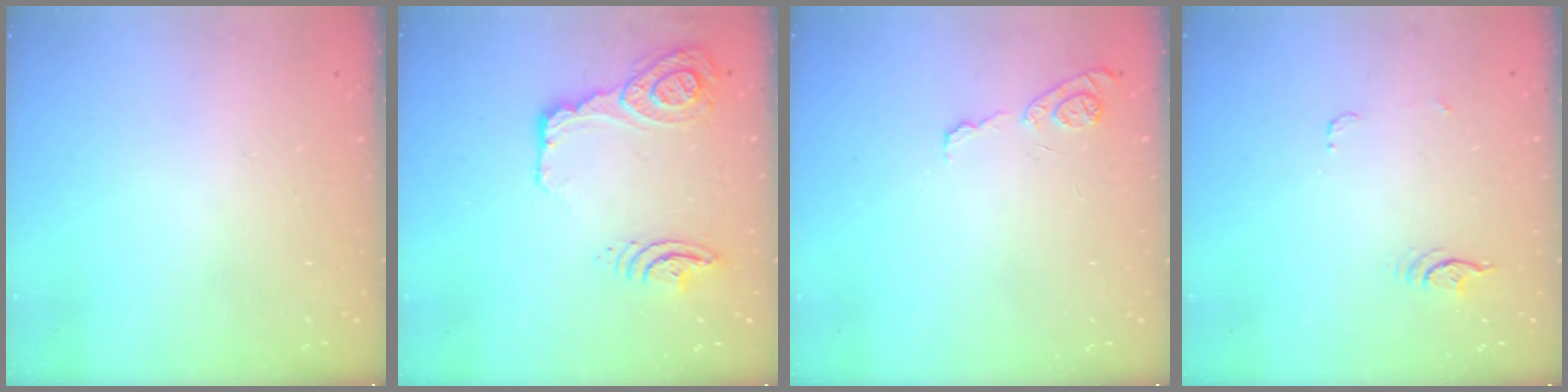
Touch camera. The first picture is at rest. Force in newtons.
{"total": 30.8, "press": 21.2, "slide": 22.4}
{"total": 7.6, "press": 7.5, "slide": 0.8}
{"total": 3.9, "press": 3.5, "slide": 1.7}